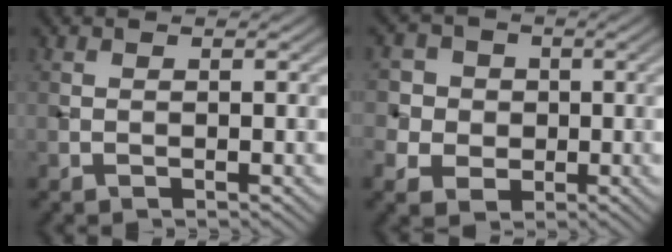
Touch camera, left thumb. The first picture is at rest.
{"total": 5.6, "force": [0.1, 5.4, 1.6], "torque": [-0.050, 0.010, -0.017]}